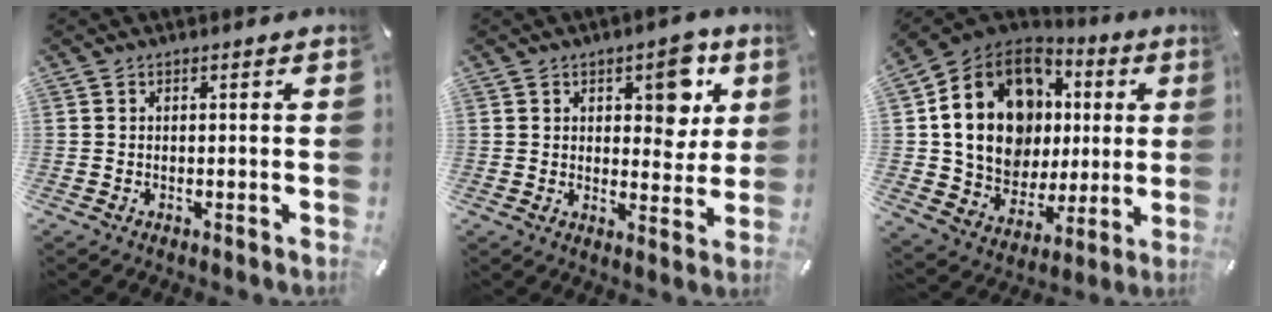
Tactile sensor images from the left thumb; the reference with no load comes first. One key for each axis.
{"total": 9.2, "fx": 4.1, "fy": 5.3, "fz": 6.4, "tx": -0.055, "ty": -0.023, "tz": 0.058}
{"total": 20.0, "fx": 4.7, "fy": 15.6, "fz": 11.5, "tx": -0.227, "ty": -0.017, "tz": 0.097}